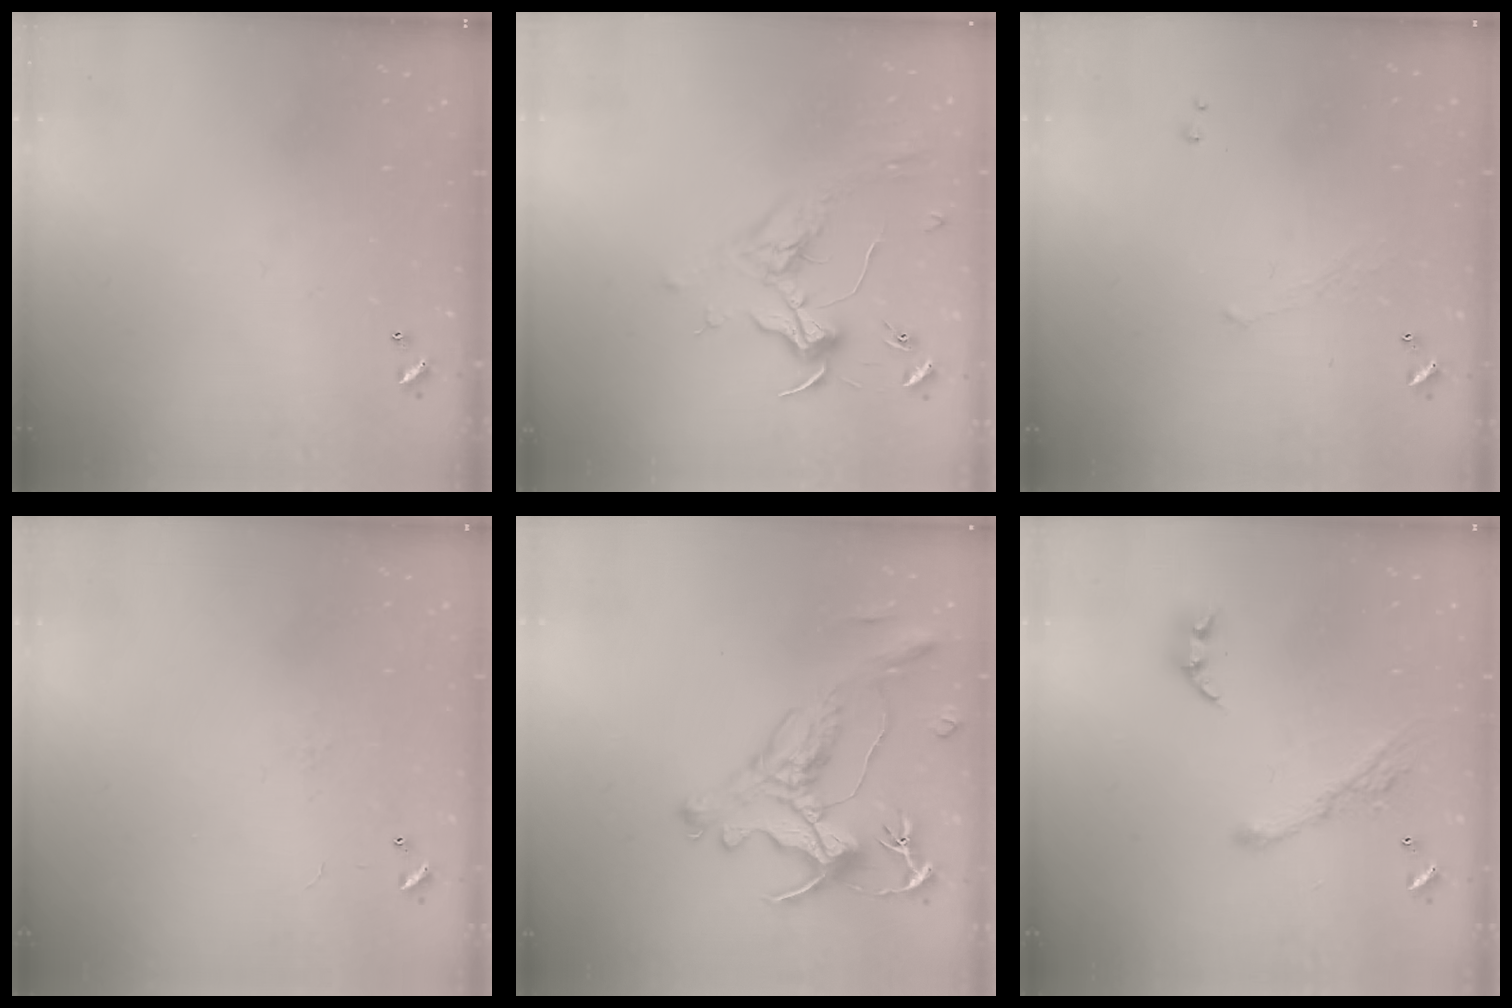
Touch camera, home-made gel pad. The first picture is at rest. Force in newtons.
{"total": 1.9, "press": 1.7, "slide": 0.7}
{"total": 1.1, "press": 1.0, "slide": 0.6}
{"total": 5.6, "press": 5.6, "slide": 0.8}
{"total": 1.9, "press": 1.4, "slide": 1.2}
{"total": 10.1, "press": 10.0, "slide": 1.4}